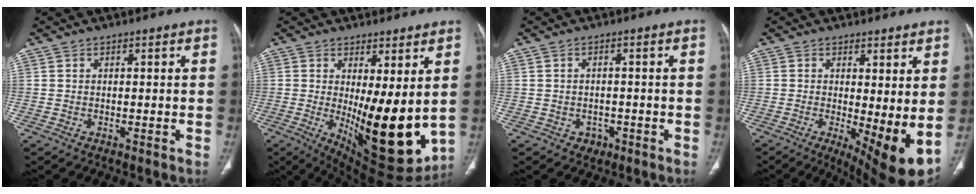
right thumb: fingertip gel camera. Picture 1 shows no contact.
{"total": 16.6, "force": [-0.2, 5.9, 15.6], "torque": [-0.216, -0.045, 0.020]}
{"total": 2.5, "force": [-1.2, 2.1, 0.8], "torque": [-0.002, 0.008, -0.013]}
{"total": 9.8, "force": [0.0, 3.1, 9.3], "torque": [-0.138, -0.023, 0.008]}